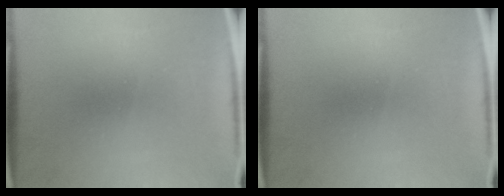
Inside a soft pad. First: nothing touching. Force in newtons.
{"total": 0.0}